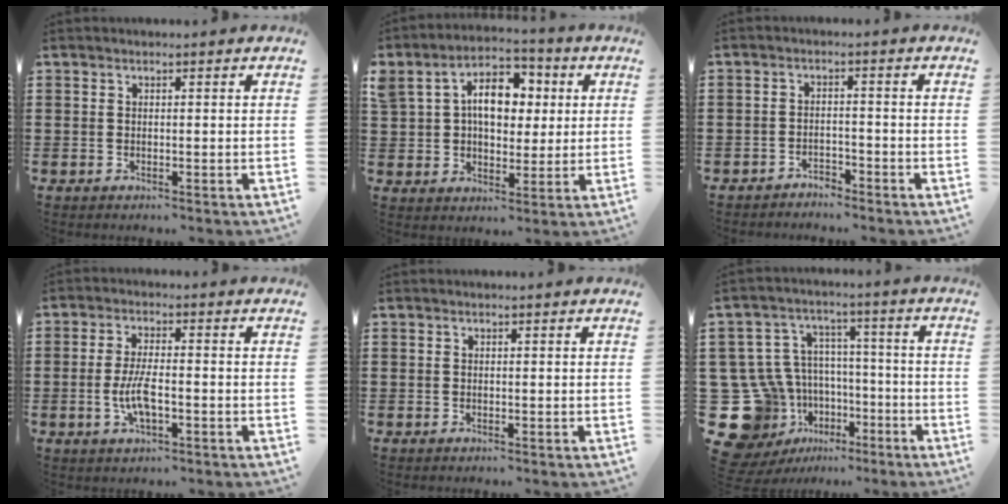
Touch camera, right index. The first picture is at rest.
{"total": 8.4, "force": [2.3, 6.0, 5.4], "torque": [-0.106, 0.015, 0.036]}
{"total": 2.5, "force": [-2.5, 0.4, -0.1], "torque": [-0.007, 0.002, -0.054]}
{"total": 5.7, "force": [-1.2, 1.7, 5.2], "torque": [-0.118, -0.006, -0.029]}
{"total": 0.0}
{"total": 13.2, "force": [-5.3, 11.5, 3.9], "torque": [-0.135, 0.019, -0.075]}